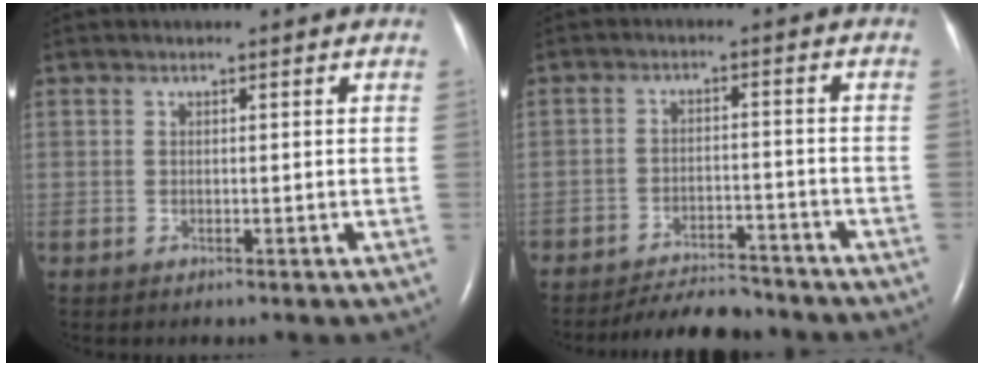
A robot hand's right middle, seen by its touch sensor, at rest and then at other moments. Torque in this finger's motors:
{"motor_torque": [0.07, -0.14, 0.03, 0.01]}